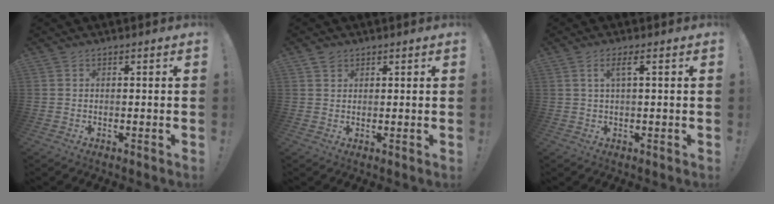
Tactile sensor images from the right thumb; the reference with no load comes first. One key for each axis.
{"total": 1.7, "fx": 1.3, "fy": 1.1, "fz": 0.3, "tx": 0.004, "ty": -0.006, "tz": 0.023}
{"total": 4.3, "fx": 1.8, "fy": 0.6, "fz": 3.9, "tx": -0.078, "ty": 0.004, "tz": 0.029}